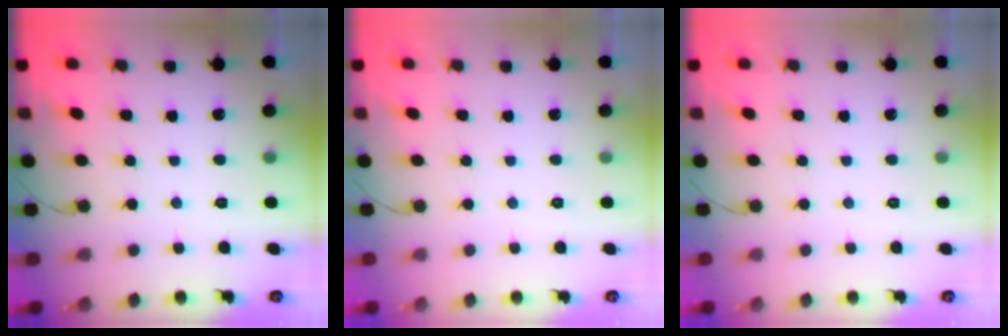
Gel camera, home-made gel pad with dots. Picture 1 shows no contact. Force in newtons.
{"total": 0.0}
{"total": 0.0}